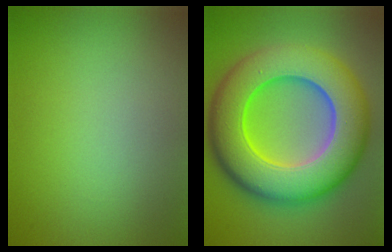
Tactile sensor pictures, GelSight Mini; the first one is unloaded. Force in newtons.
{"total": 13.9, "press": 13.9, "slide": 0.2}